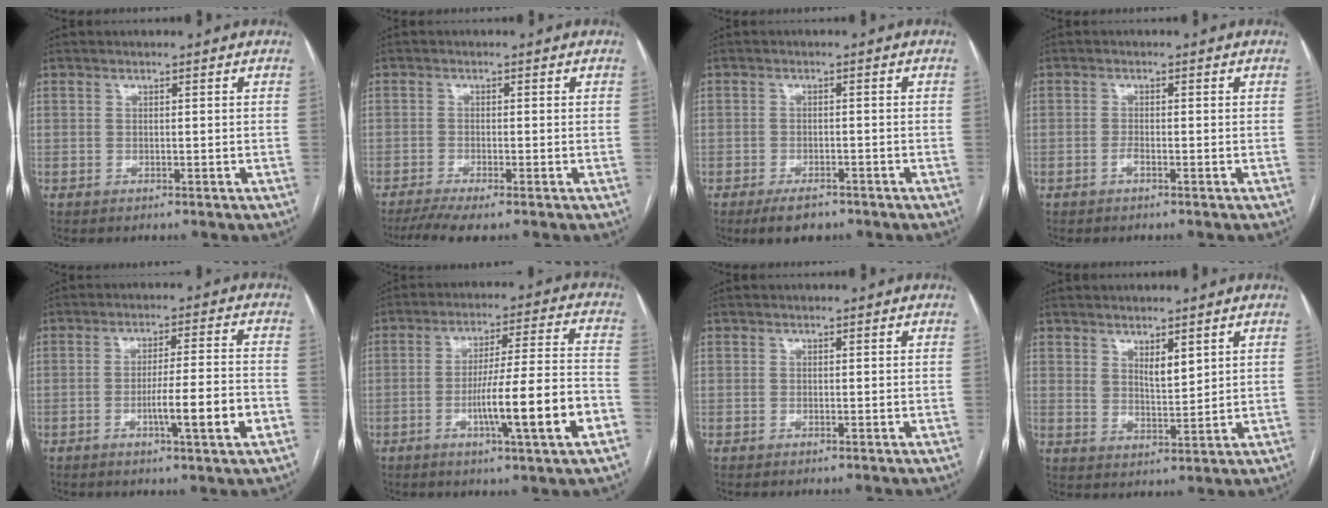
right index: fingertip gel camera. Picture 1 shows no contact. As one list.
[{"total": 4.6, "force": [-3.4, 0.3, 3.1], "torque": [-0.054, -0.010, -0.061]}, {"total": 4.1, "force": [-2.9, 1.8, 2.2], "torque": [-0.040, -0.003, -0.042]}, {"total": 1.0, "force": [-0.6, 0.1, 0.7], "torque": [-0.014, 0.002, -0.013]}, {"total": 8.3, "force": [-3.0, -0.1, 7.8], "torque": [-0.121, -0.002, -0.047]}, {"total": 13.8, "force": [-4.9, -0.1, 12.9], "torque": [-0.211, -0.001, -0.075]}, {"total": 0.0}, {"total": 3.8, "force": [2.5, 1.3, 2.6], "torque": [-0.050, -0.010, 0.052]}]